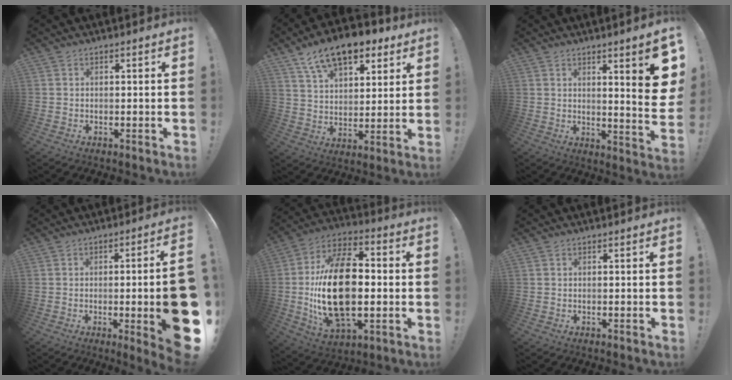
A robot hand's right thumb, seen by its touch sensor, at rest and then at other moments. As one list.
[{"total": 14.8, "force": [10.0, 7.6, 7.8], "torque": [-0.125, -0.063, 0.182]}, {"total": 10.1, "force": [3.6, -0.1, 9.4], "torque": [-0.118, -0.047, 0.048]}, {"total": 15.5, "force": [-3.0, 2.1, 15.1], "torque": [-0.195, 0.000, -0.031]}, {"total": 25.9, "force": [-1.3, 14.9, 21.2], "torque": [-0.408, 0.006, -0.018]}, {"total": 0.0}]